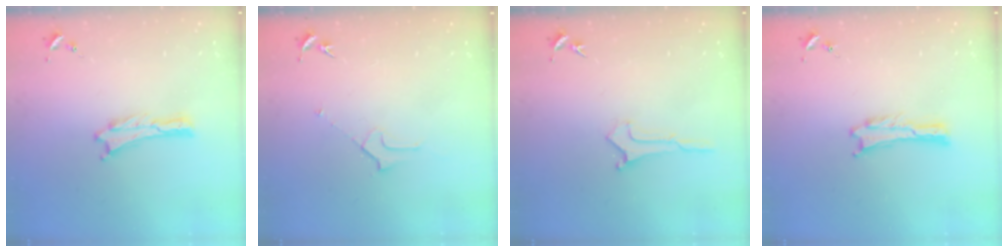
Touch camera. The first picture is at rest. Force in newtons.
{"total": 2.1, "press": 2.1, "slide": 0.1}
{"total": 0.5, "press": 0.5, "slide": 0.1}
{"total": 0.0}